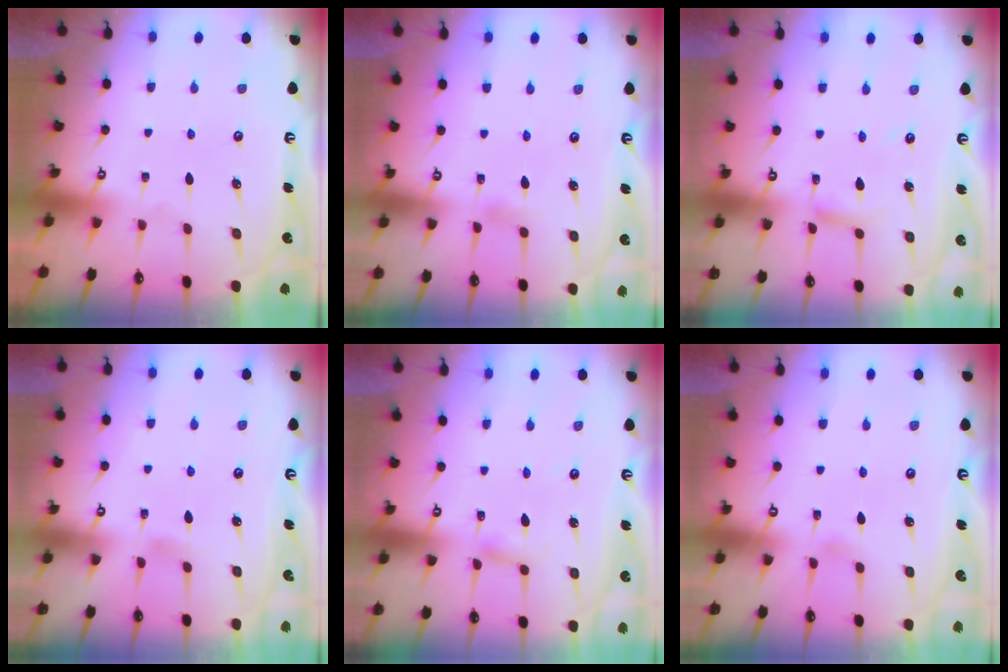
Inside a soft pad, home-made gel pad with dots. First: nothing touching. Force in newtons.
{"total": 3.3, "press": 3.3, "slide": 0.3}
{"total": 5.0, "press": 5.0, "slide": 0.3}
{"total": 3.6, "press": 3.6, "slide": 0.4}
{"total": 3.5, "press": 3.5, "slide": 0.4}
{"total": 2.4, "press": 2.4, "slide": 0.3}